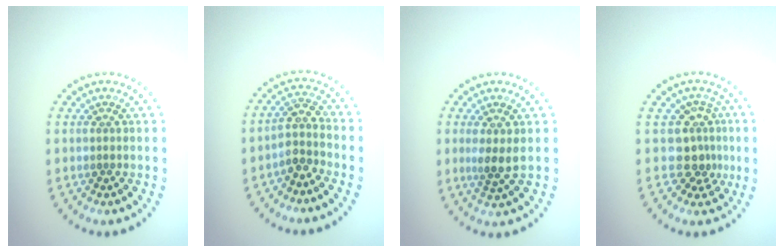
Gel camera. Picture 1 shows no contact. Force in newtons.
{"total": 2.2, "press": 1.9, "slide": 1.2}
{"total": 2.0, "press": 1.6, "slide": 1.2}
{"total": 2.9, "press": 2.2, "slide": 2.0}